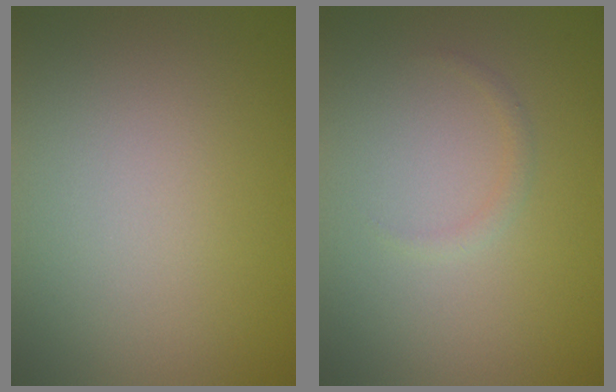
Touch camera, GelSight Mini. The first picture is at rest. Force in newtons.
{"total": 0.7, "press": 0.7, "slide": 0.1}